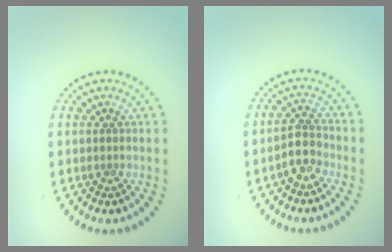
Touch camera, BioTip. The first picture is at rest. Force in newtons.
{"total": 2.5, "press": 2.1, "slide": 1.2}